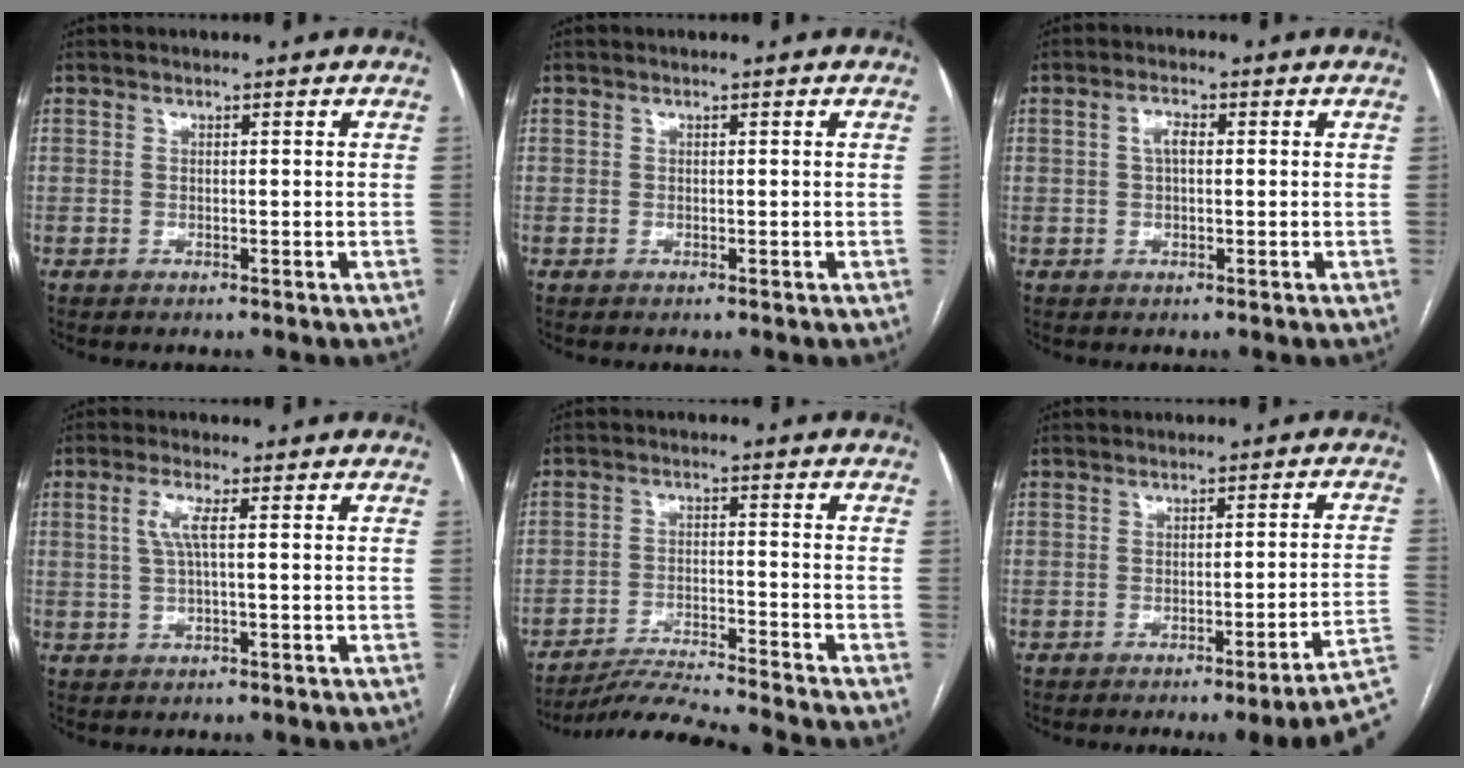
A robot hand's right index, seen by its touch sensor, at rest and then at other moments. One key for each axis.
{"total": 0.0}
{"total": 2.4, "fx": 0.4, "fy": 1.1, "fz": 2.1, "tx": -0.041, "ty": 0.009, "tz": 0.007}
{"total": 3.1, "fx": 0.6, "fy": 0.2, "fz": 3.0, "tx": -0.068, "ty": 0.008, "tz": 0.014}
{"total": 10.3, "fx": -9.8, "fy": -2.4, "fz": 2.3, "tx": -0.027, "ty": -0.014, "tz": -0.173}
{"total": 9.5, "fx": -5.1, "fy": -1.1, "fz": 7.9, "tx": -0.081, "ty": 0.006, "tz": -0.069}